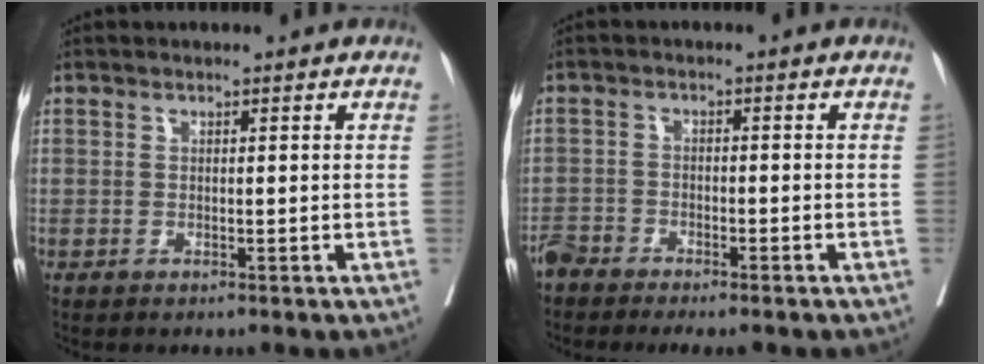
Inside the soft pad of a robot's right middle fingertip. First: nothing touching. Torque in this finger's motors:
{"motor_torque": [0.98, -0.98, 0.40, 0.07]}